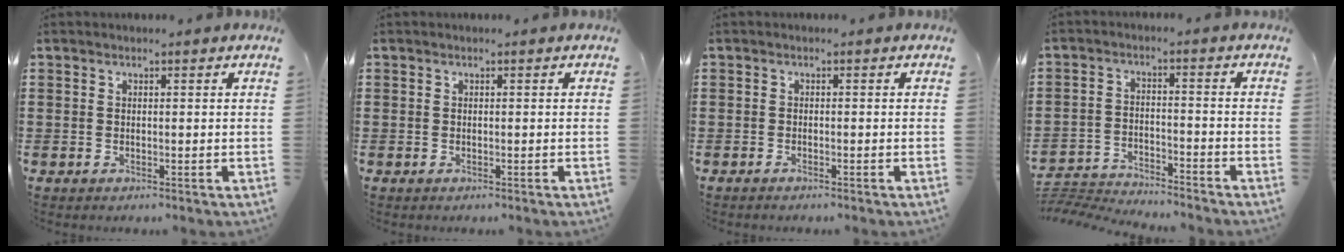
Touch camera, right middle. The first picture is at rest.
{"total": 0.0}
{"total": 0.6, "force": [-0.6, 0.0, 0.1], "torque": [-0.004, -0.002, -0.012]}
{"total": 4.4, "force": [-4.4, 0.3, 0.4], "torque": [-0.018, 0.002, -0.096]}